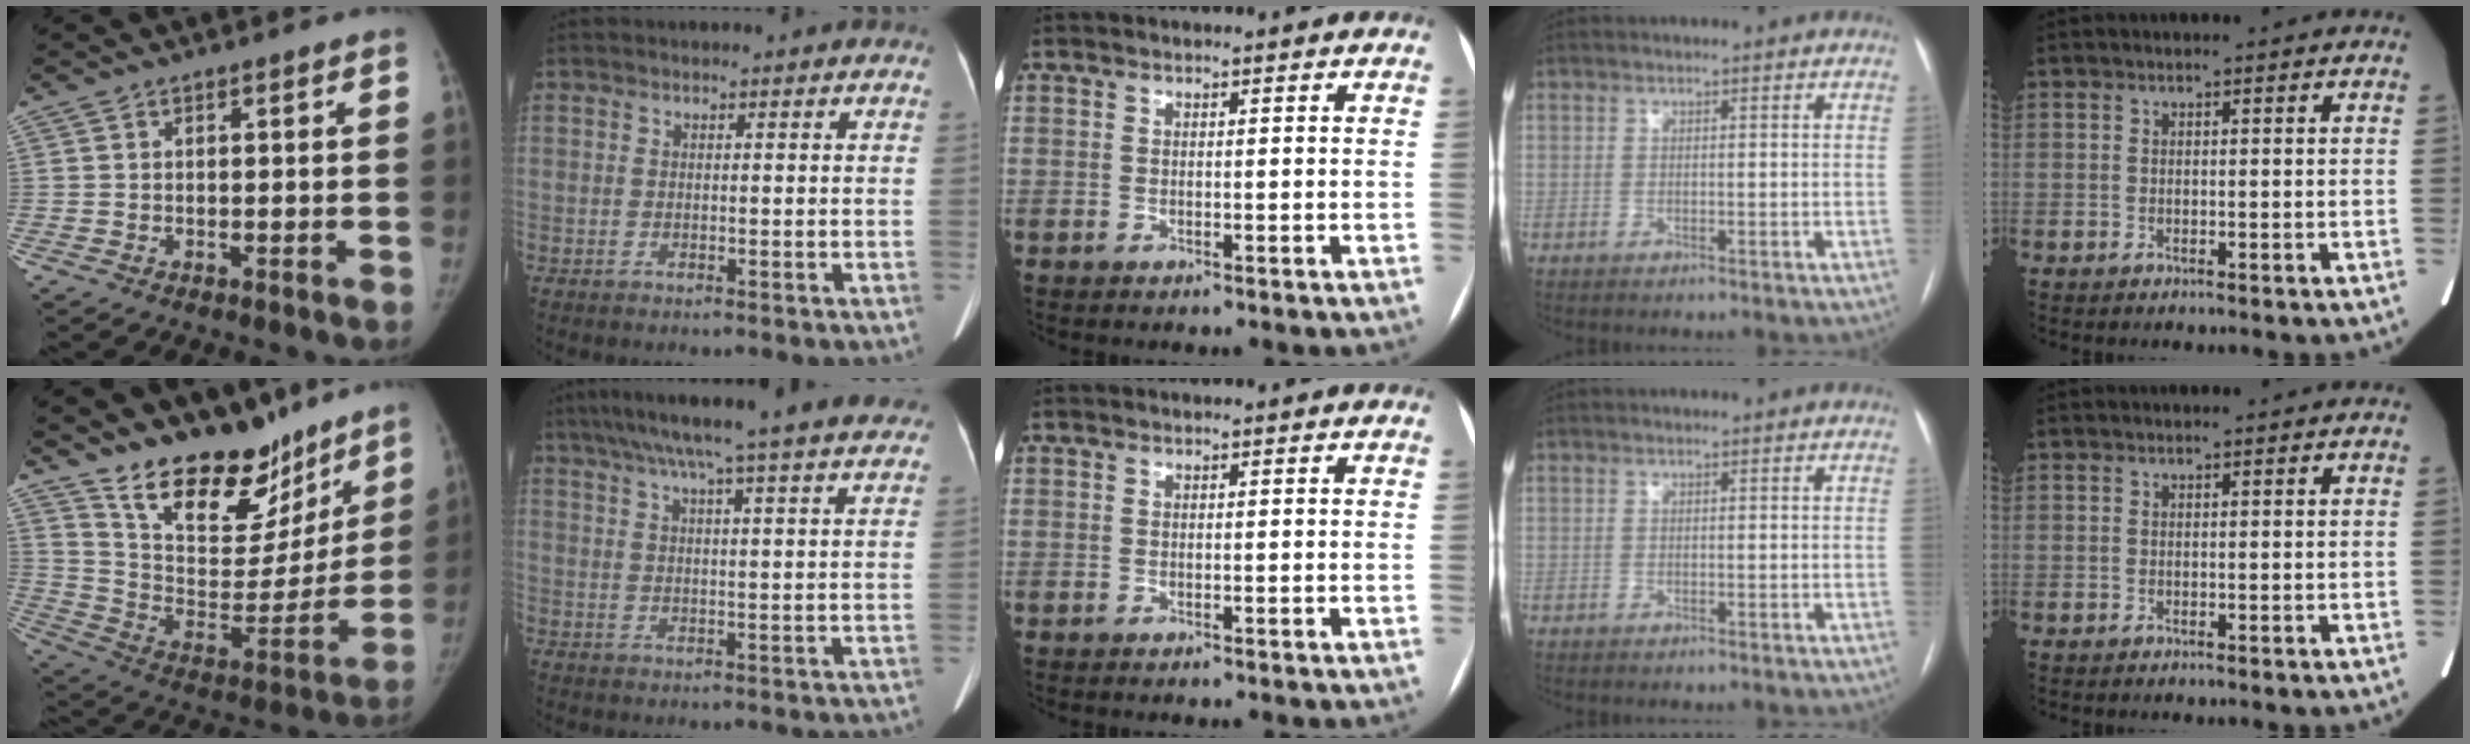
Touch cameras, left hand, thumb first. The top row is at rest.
{"thumb": {"total": 22.9, "force": [17.5, 10.6, 10.2], "torque": [-0.108, -0.104, 0.287]}, "index": {"total": 22.1, "force": [18.9, 0.6, 11.4], "torque": [-0.186, 0.011, 0.241]}}